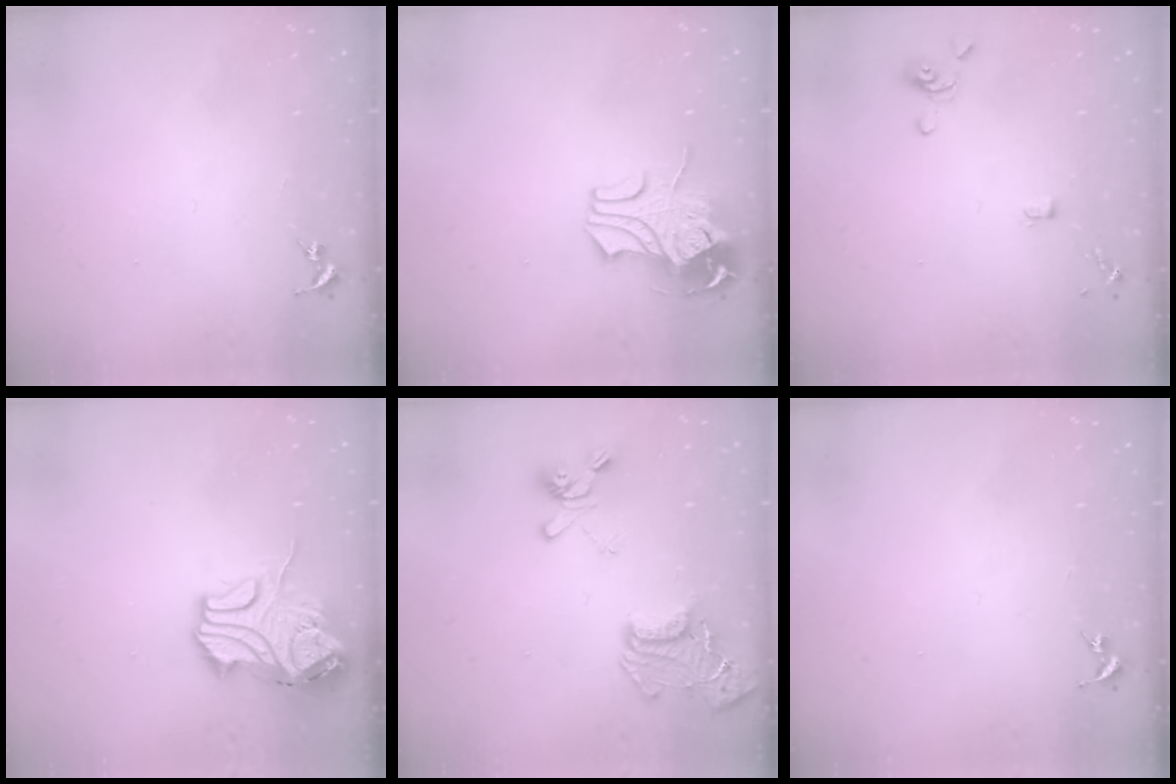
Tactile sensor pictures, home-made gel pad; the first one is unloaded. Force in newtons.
{"total": 13.3, "press": 13.2, "slide": 1.7}
{"total": 3.8, "press": 3.7, "slide": 0.9}
{"total": 12.4, "press": 12.2, "slide": 1.9}
{"total": 18.5, "press": 18.4, "slide": 1.6}
{"total": 0.0}